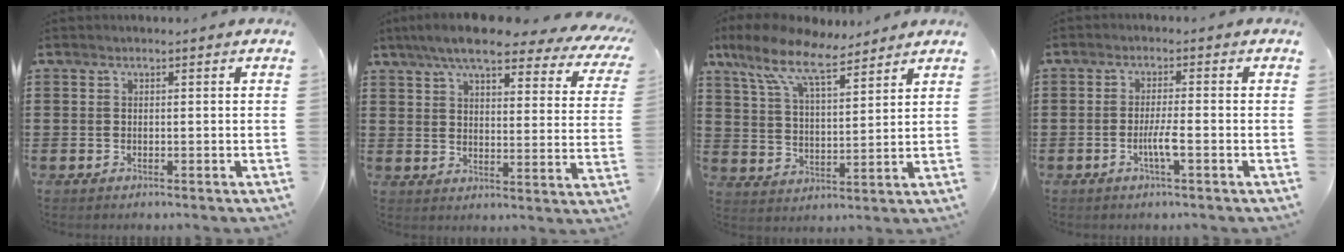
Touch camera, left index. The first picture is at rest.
{"total": 8.6, "force": [7.1, 1.1, 4.8], "torque": [-0.111, -0.027, 0.121]}
{"total": 10.3, "force": [8.0, 2.6, 5.9], "torque": [-0.141, -0.026, 0.143]}
{"total": 3.4, "force": [-1.3, 0.2, 3.2], "torque": [-0.063, -0.004, -0.026]}